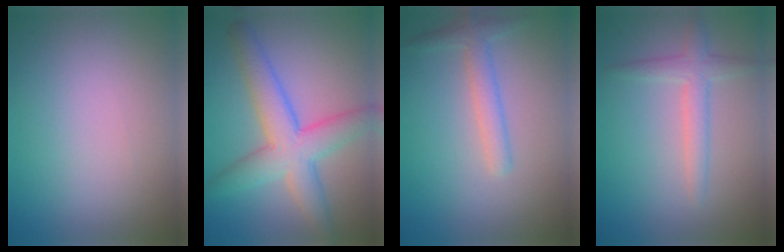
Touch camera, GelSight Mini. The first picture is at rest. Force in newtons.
{"total": 6.3, "press": 6.3, "slide": 0.2}
{"total": 2.3, "press": 2.3, "slide": 0.0}
{"total": 2.4, "press": 2.4, "slide": 0.1}